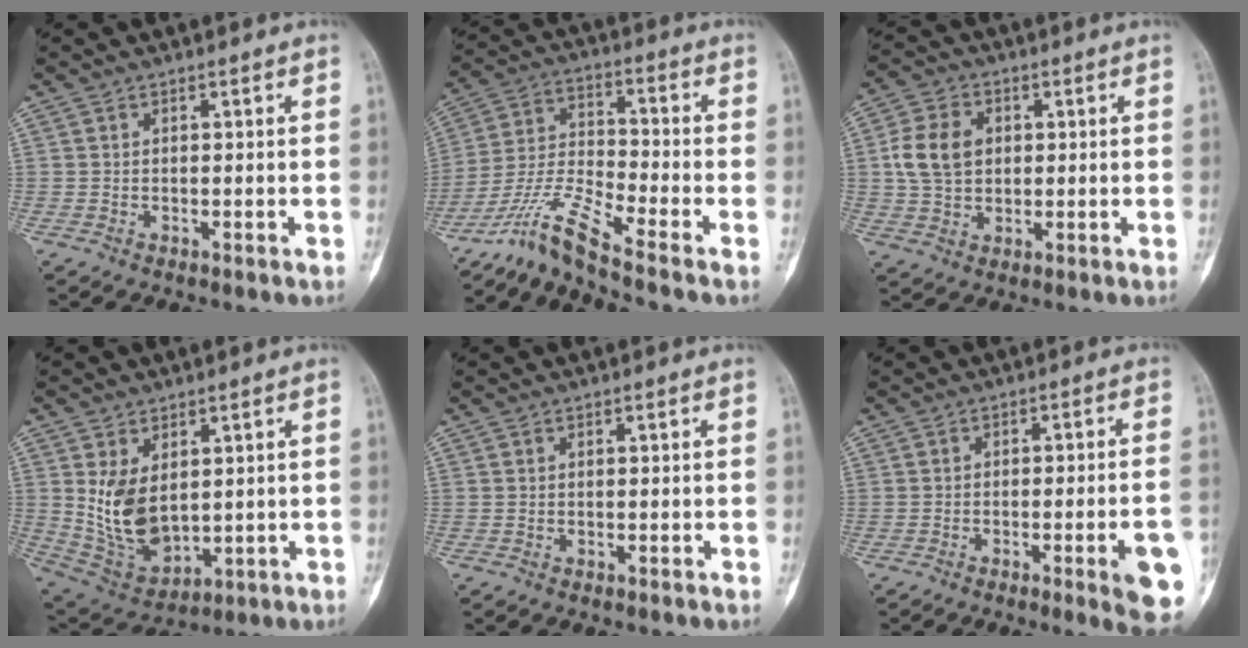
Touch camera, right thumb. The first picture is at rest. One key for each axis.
{"total": 9.7, "fx": -8.1, "fy": -1.1, "fz": 5.2, "tx": -0.131, "ty": 0.040, "tz": -0.164}
{"total": 9.3, "fx": 1.4, "fy": 7.0, "fz": 5.9, "tx": -0.103, "ty": 0.007, "tz": 0.025}
{"total": 11.5, "fx": 2.0, "fy": 7.2, "fz": 8.6, "tx": -0.143, "ty": -0.019, "tz": 0.063}
{"total": 0.0}
{"total": 10.5, "fx": -3.8, "fy": 1.5, "fz": 9.7, "tx": -0.115, "ty": 0.008, "tz": -0.044}